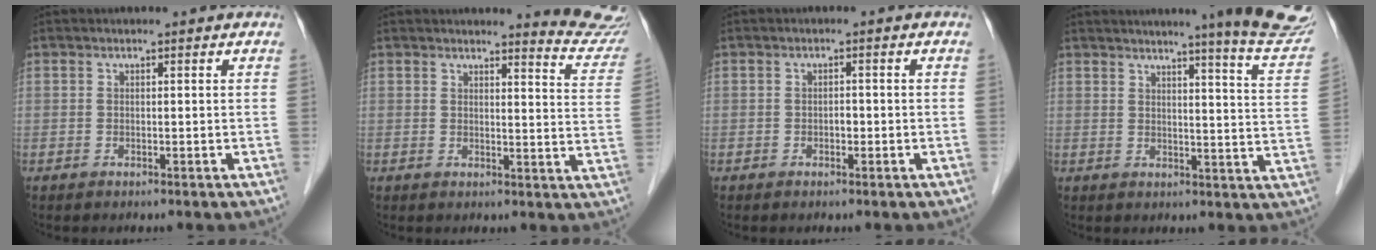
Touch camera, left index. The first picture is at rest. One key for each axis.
{"total": 9.1, "fx": 9.1, "fy": 0.1, "fz": 0.7, "tx": 0.009, "ty": -0.079, "tz": 0.076}
{"total": 1.1, "fx": -0.6, "fy": 0.7, "fz": 0.7, "tx": -0.010, "ty": 0.000, "tz": -0.010}
{"total": 15.5, "fx": 13.4, "fy": -0.7, "fz": 7.6, "tx": -0.089, "ty": -0.065, "tz": 0.141}